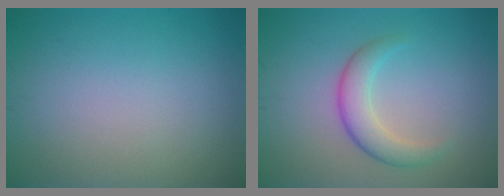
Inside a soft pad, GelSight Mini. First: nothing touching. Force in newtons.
{"total": 3.2, "press": 3.2, "slide": 0.0}